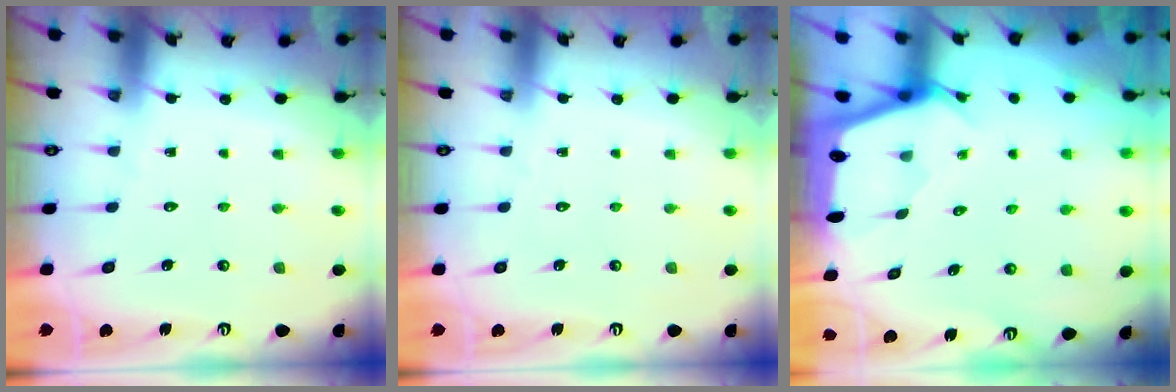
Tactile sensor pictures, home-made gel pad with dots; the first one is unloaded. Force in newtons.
{"total": 0.0}
{"total": 2.1, "press": 2.1, "slide": 0.1}